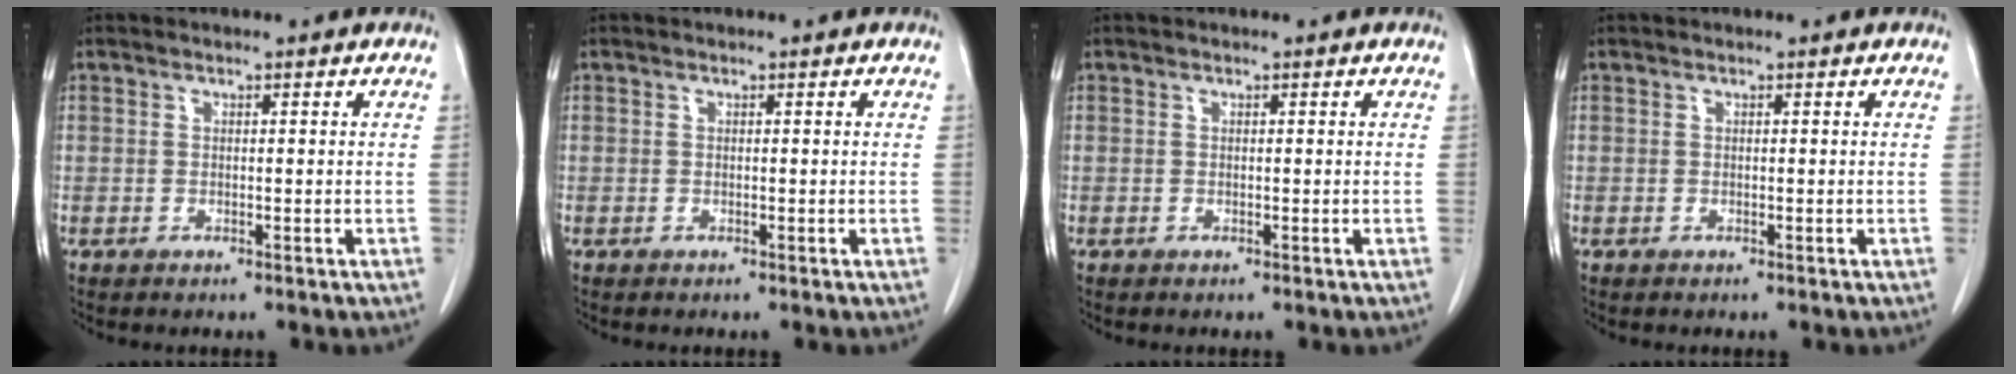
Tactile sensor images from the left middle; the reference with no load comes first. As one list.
[{"total": 0.0}, {"total": 0.0}, {"total": 0.0}]